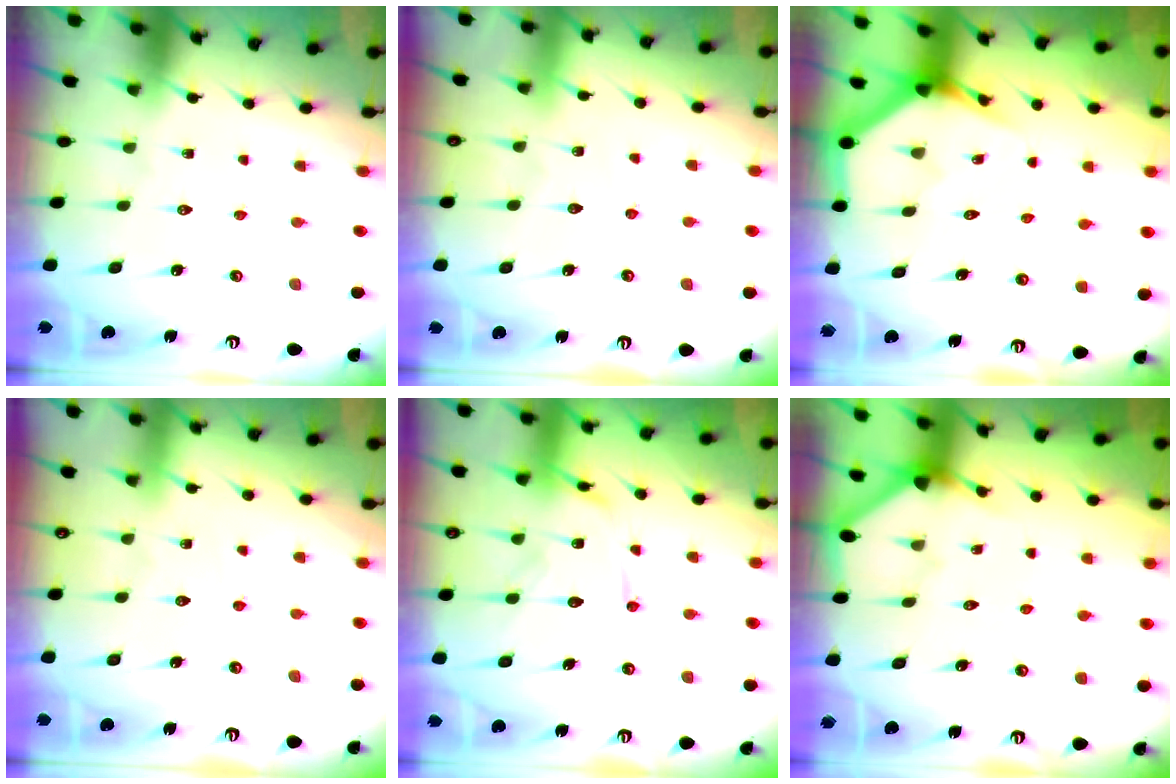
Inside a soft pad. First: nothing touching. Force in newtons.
{"total": 4.1, "press": 4.1, "slide": 0.4}
{"total": 3.9, "press": 3.8, "slide": 0.4}
{"total": 3.0, "press": 3.0, "slide": 0.2}
{"total": 15.0, "press": 15.0, "slide": 1.1}
{"total": 2.9, "press": 2.8, "slide": 0.4}